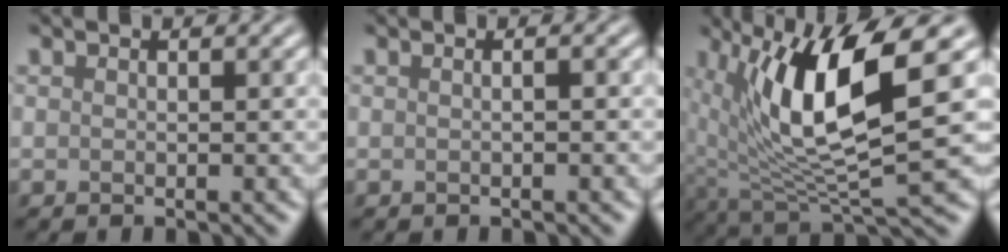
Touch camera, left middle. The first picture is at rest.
{"total": 0.9, "force": [0.1, 0.3, 0.9], "torque": [-0.014, 0.000, -0.007]}
{"total": 11.1, "force": [3.1, 3.2, 10.2], "torque": [-0.184, -0.003, 0.062]}